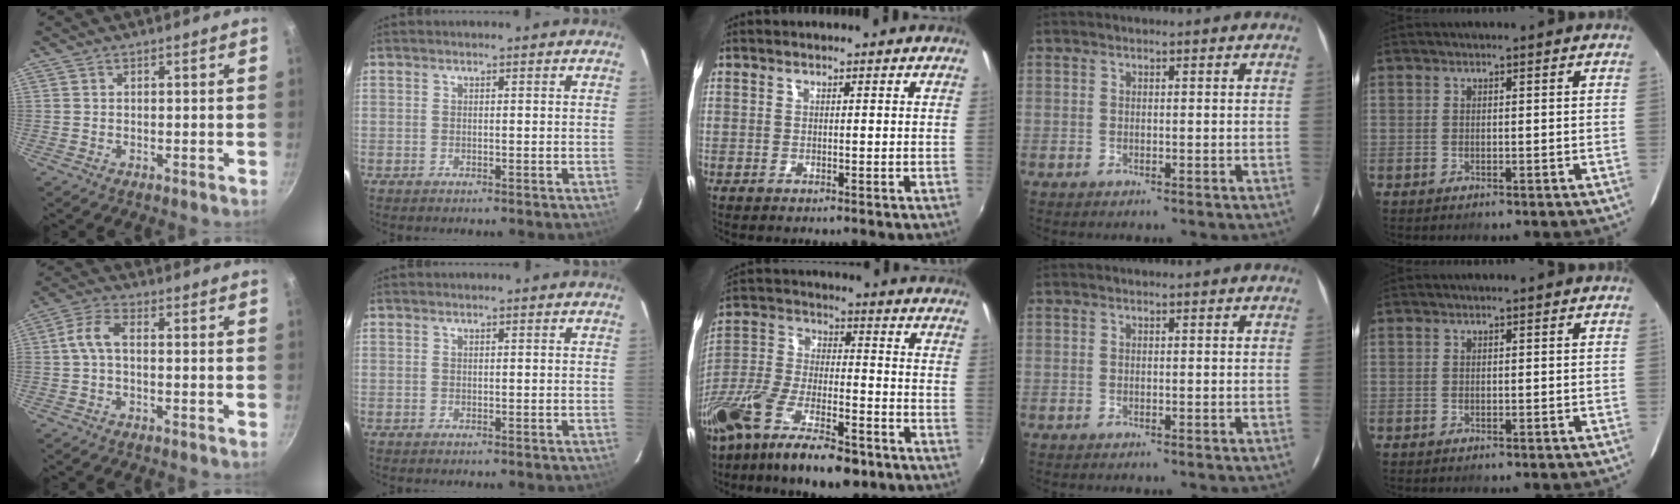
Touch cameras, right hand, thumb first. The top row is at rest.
{"thumb": {"total": 5.1, "force": [-0.5, 2.4, 4.4], "torque": [-0.104, 0.024, -0.020]}, "middle": {"total": 17.6, "force": [-11.1, 6.2, 12.1], "torque": [-0.249, -0.031, -0.203]}}